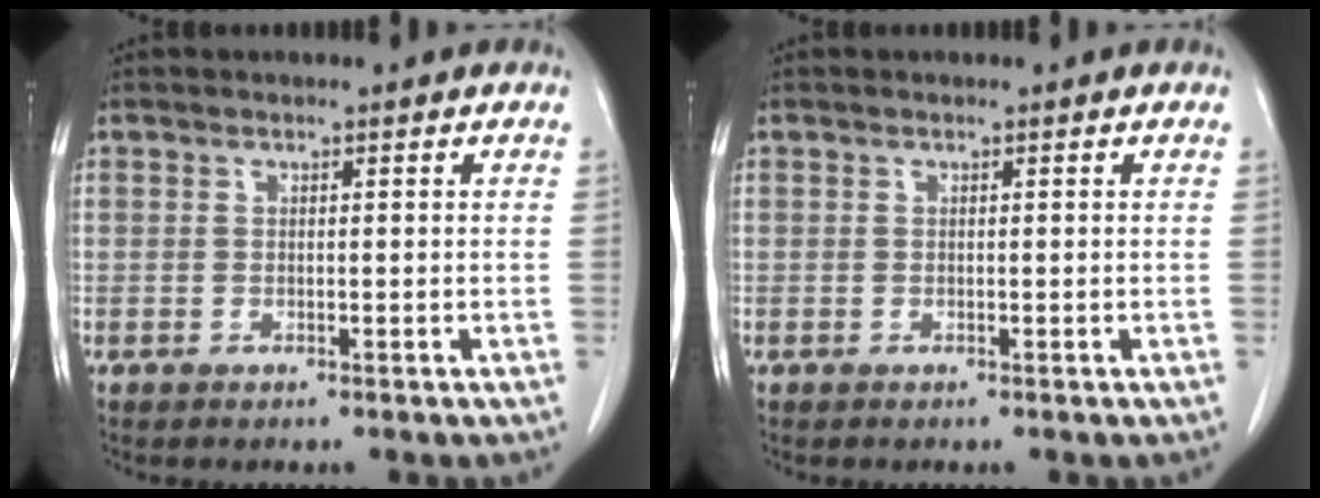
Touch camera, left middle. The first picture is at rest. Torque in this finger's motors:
{"motor_torque": [0.63, -0.64, 0.05, 0.01]}